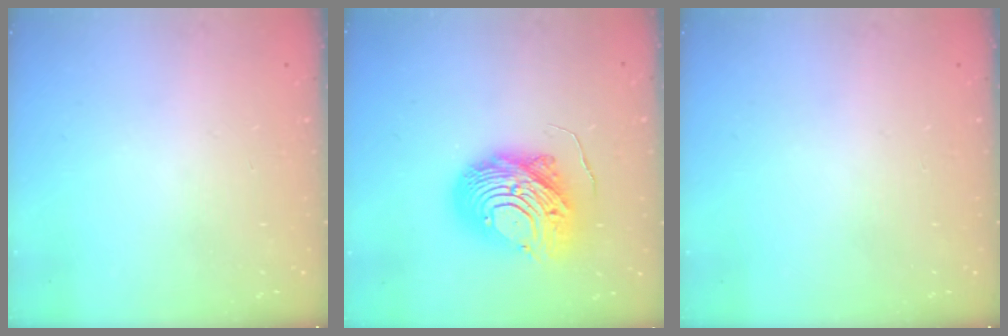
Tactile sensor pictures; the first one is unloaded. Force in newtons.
{"total": 14.3, "press": 14.3, "slide": 1.4}
{"total": 0.0}